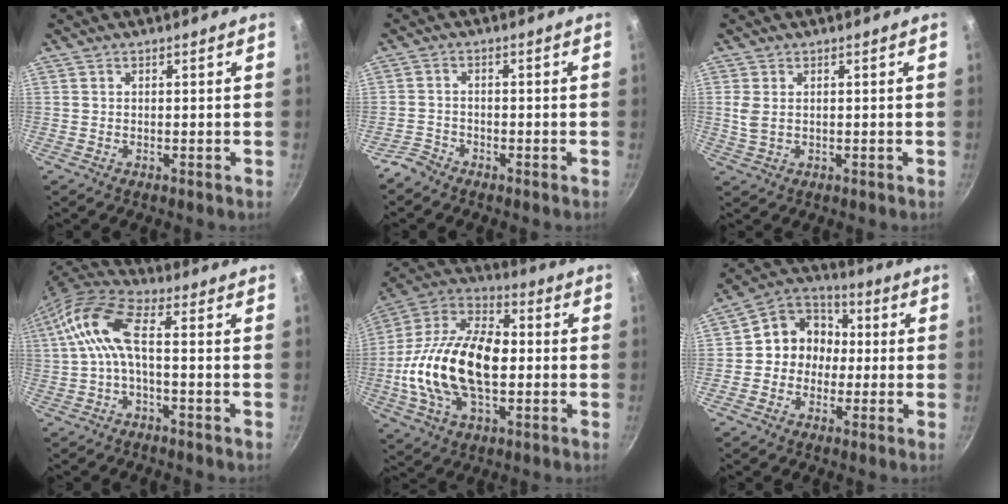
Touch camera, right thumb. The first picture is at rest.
{"total": 2.7, "force": [-2.4, 1.1, 0.5], "torque": [-0.011, 0.022, -0.048]}
{"total": 2.9, "force": [0.5, 1.9, 2.1], "torque": [-0.044, -0.002, 0.015]}
{"total": 10.3, "force": [-0.5, 3.8, 9.6], "torque": [-0.217, 0.028, -0.025]}
{"total": 23.3, "force": [-1.7, 13.4, 19.0], "torque": [-0.342, 0.036, -0.043]}
{"total": 10.5, "force": [-0.5, 9.5, 4.5], "torque": [-0.023, 0.034, -0.030]}